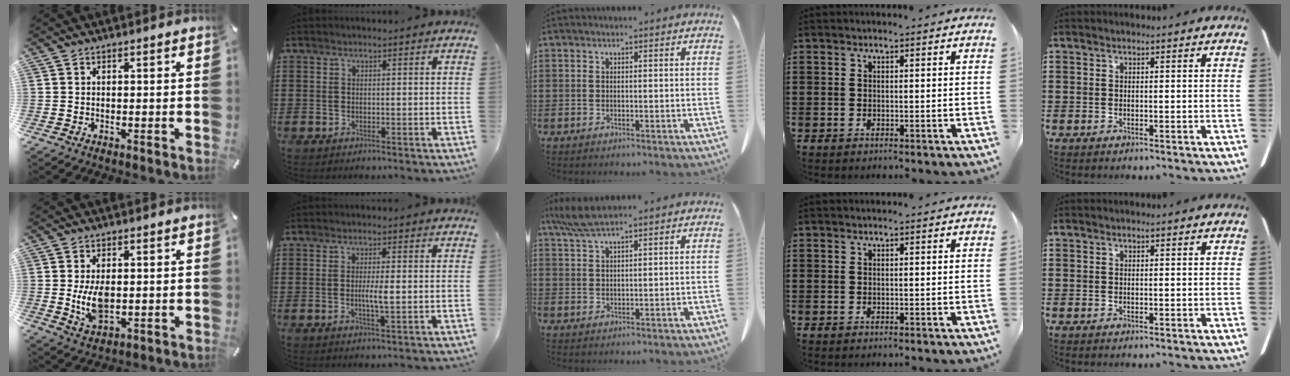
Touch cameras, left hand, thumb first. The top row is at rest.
{"thumb": {"total": 6.8, "force": [0.4, 4.1, 5.5], "torque": [-0.121, -0.009, -0.001]}, "index": {"total": 3.2, "force": [-0.1, 0.4, 3.2], "torque": [-0.064, -0.007, -0.005]}, "middle": {"total": 4.6, "force": [3.6, 0.4, 2.8], "torque": [-0.064, -0.002, 0.067]}}